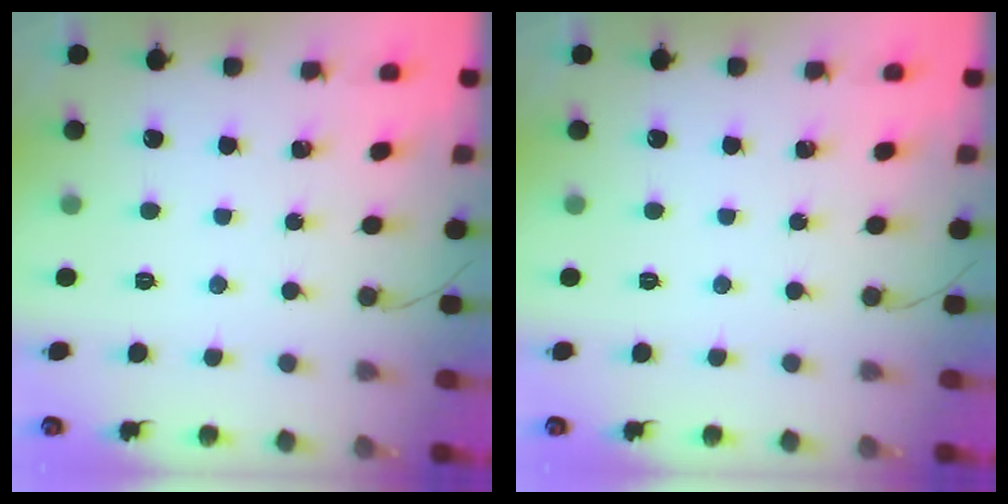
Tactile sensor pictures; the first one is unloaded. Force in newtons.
{"total": 0.0}